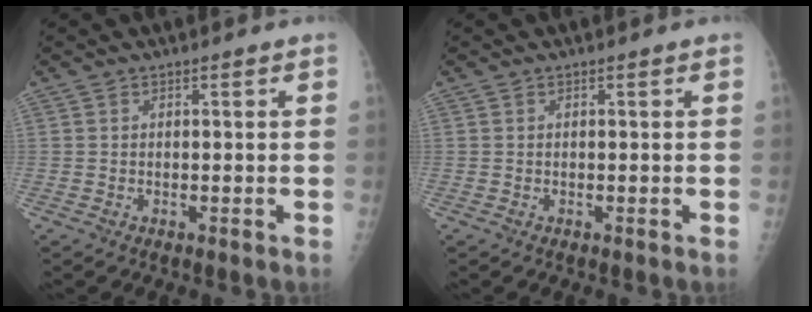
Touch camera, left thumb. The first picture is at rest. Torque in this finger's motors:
{"motor_torque": [-0.07, -0.07, 0.00, 0.00, 0.00]}